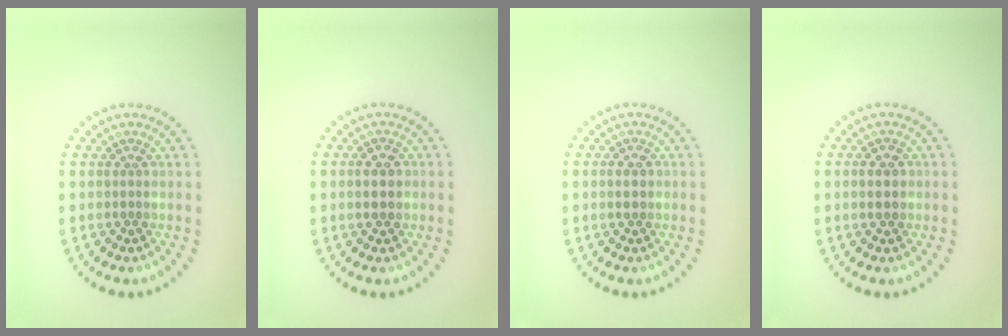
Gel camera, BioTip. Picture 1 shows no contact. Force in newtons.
{"total": 2.6, "press": 2.6, "slide": 0.1}
{"total": 1.2, "press": 1.2, "slide": 0.1}
{"total": 2.3, "press": 2.3, "slide": 0.1}